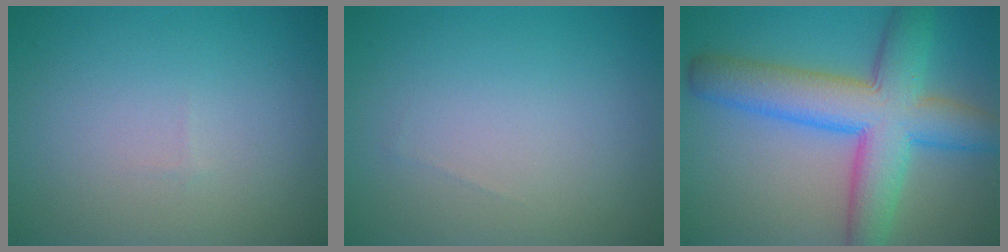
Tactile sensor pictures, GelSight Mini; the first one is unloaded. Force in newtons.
{"total": 0.0}
{"total": 9.5, "press": 9.4, "slide": 0.3}